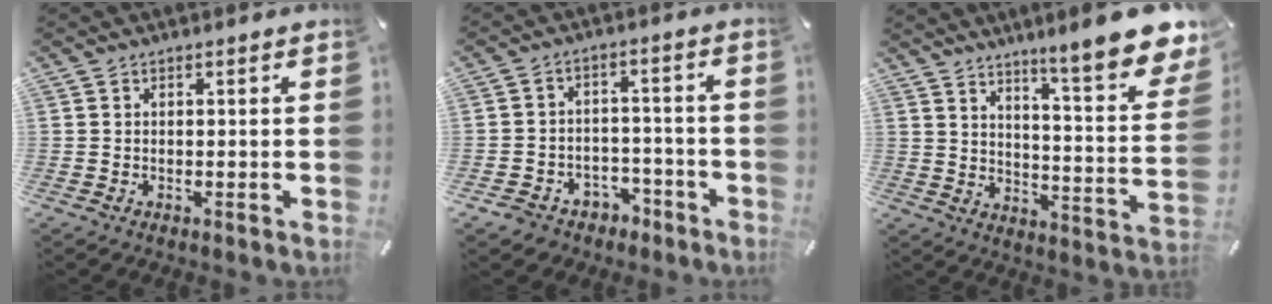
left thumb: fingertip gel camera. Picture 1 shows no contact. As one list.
[{"total": 5.3, "force": [-2.8, 4.5, 0.9], "torque": [-0.014, 0.020, -0.048]}, {"total": 14.3, "force": [10.7, 3.1, 9.0], "torque": [-0.130, -0.099, 0.175]}]